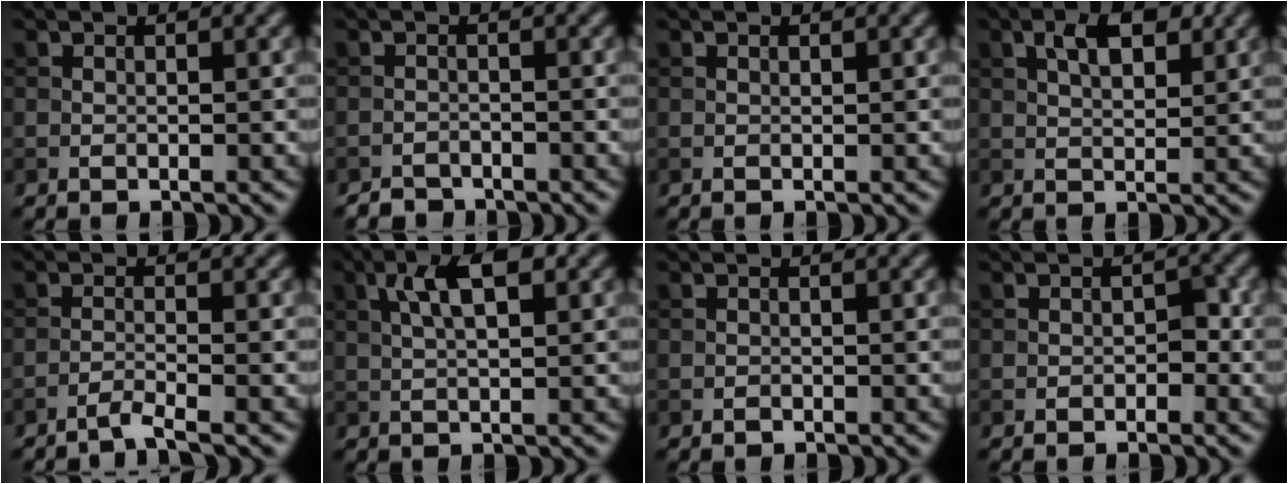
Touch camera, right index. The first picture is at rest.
{"total": 1.8, "force": [-1.7, 0.6, 0.0], "torque": [0.004, 0.003, -0.032]}
{"total": 0.0}
{"total": 3.9, "force": [1.6, 1.9, 3.1], "torque": [-0.054, 0.007, 0.028]}
{"total": 1.8, "force": [-1.4, 0.0, 1.2], "torque": [-0.015, 0.003, -0.041]}
{"total": 4.9, "force": [1.7, 1.6, 4.3], "torque": [-0.079, 0.011, 0.027]}
{"total": 0.0}
{"total": 1.4, "force": [-0.5, 1.0, 0.8], "torque": [-0.008, 0.002, -0.007]}